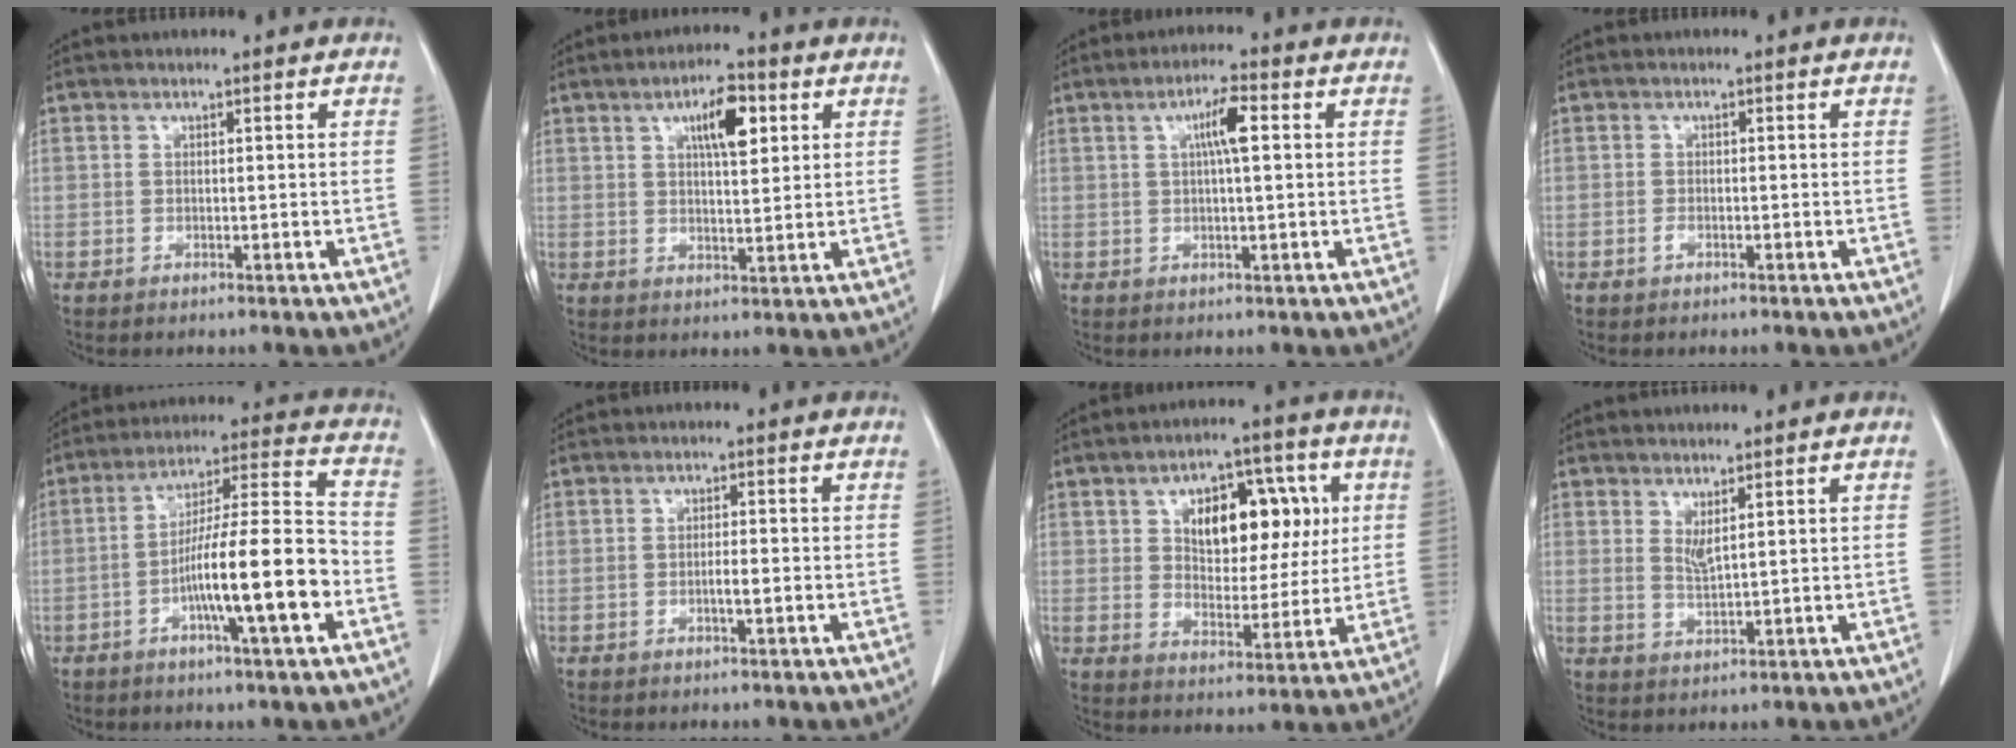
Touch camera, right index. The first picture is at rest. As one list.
[{"total": 7.0, "force": [2.9, 2.2, 6.0], "torque": [-0.101, 0.008, 0.047]}, {"total": 5.4, "force": [1.6, 1.0, 5.1], "torque": [-0.090, 0.009, 0.027]}, {"total": 0.8, "force": [-0.5, 0.4, 0.4], "torque": [-0.009, 0.002, -0.008]}, {"total": 15.1, "force": [-4.8, 0.7, 14.3], "torque": [-0.239, 0.008, -0.081]}, {"total": 1.8, "force": [-0.5, 0.2, 1.7], "torque": [-0.031, 0.000, -0.009]}, {"total": 13.0, "force": [3.7, 7.1, 10.2], "torque": [-0.151, 0.025, 0.066]}, {"total": 2.4, "force": [1.5, 0.2, 1.9], "torque": [-0.044, -0.011, 0.034]}]